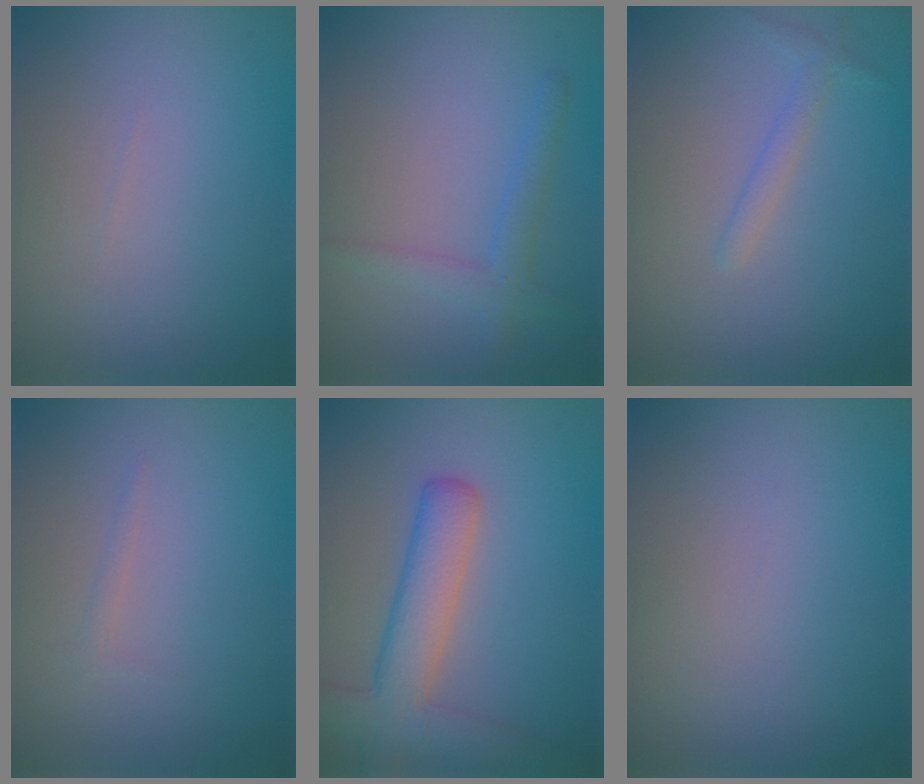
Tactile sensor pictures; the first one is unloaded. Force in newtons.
{"total": 2.2, "press": 2.2, "slide": 0.0}
{"total": 1.4, "press": 1.4, "slide": 0.1}
{"total": 0.6, "press": 0.6, "slide": 0.0}
{"total": 6.0, "press": 6.0, "slide": 0.3}
{"total": 0.0}